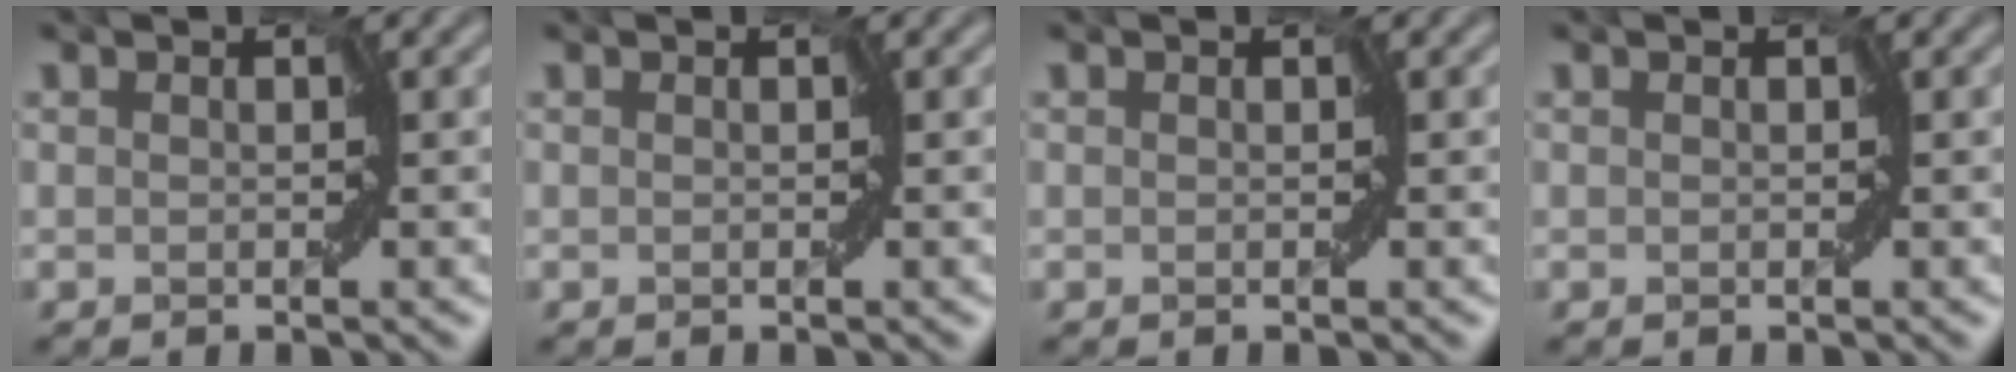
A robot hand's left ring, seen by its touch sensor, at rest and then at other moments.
{"total": 0.0}
{"total": 0.0}
{"total": 0.0}